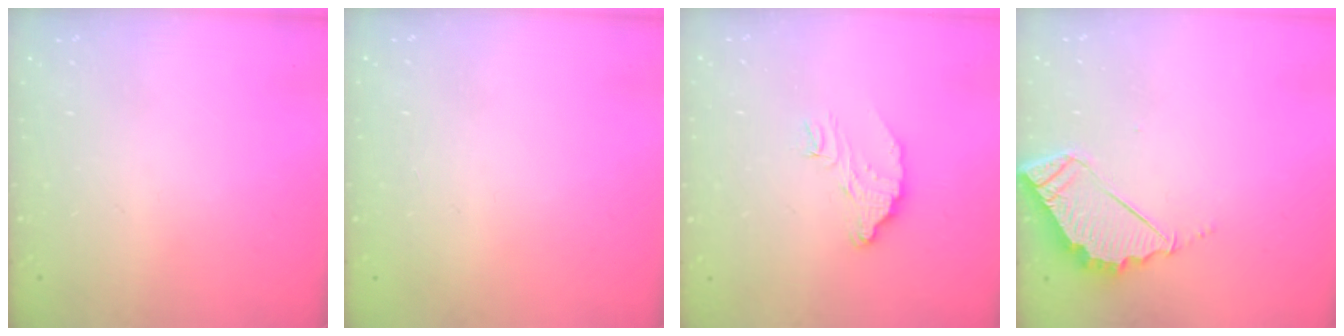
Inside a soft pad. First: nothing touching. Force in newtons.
{"total": 2.2, "press": 2.2, "slide": 0.1}
{"total": 8.4, "press": 8.3, "slide": 0.7}
{"total": 6.0, "press": 6.0, "slide": 0.3}